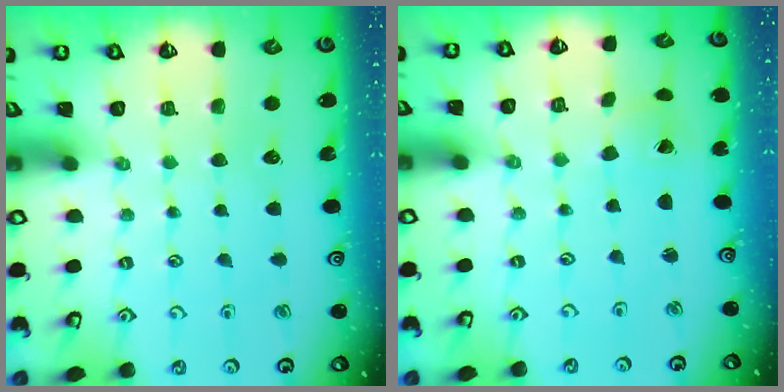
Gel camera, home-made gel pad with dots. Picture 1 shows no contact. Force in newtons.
{"total": 0.7, "press": 0.7, "slide": 0.0}